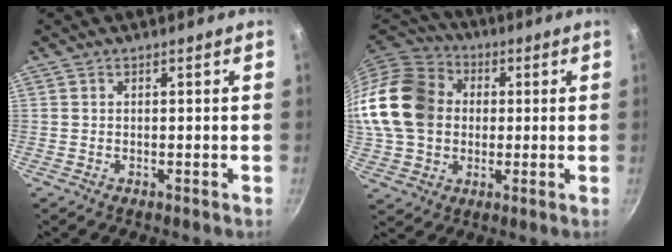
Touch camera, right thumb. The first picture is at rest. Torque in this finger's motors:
{"motor_torque": [1.96, 3.05, 1.04, -0.92, 0.27]}